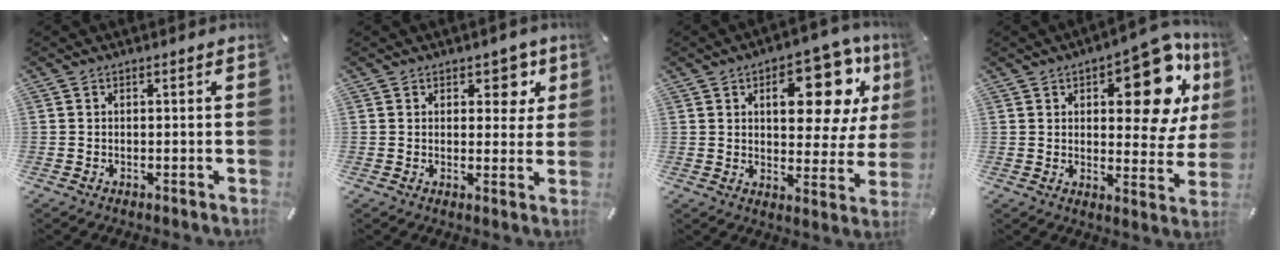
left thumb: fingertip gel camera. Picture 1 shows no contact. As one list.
[{"total": 5.9, "force": [3.0, 3.9, 3.3], "torque": [-0.020, -0.011, 0.042]}, {"total": 19.4, "force": [8.1, 10.2, 14.3], "torque": [-0.175, -0.044, 0.130]}, {"total": 20.0, "force": [8.7, 9.6, 15.3], "torque": [-0.176, -0.057, 0.135]}]